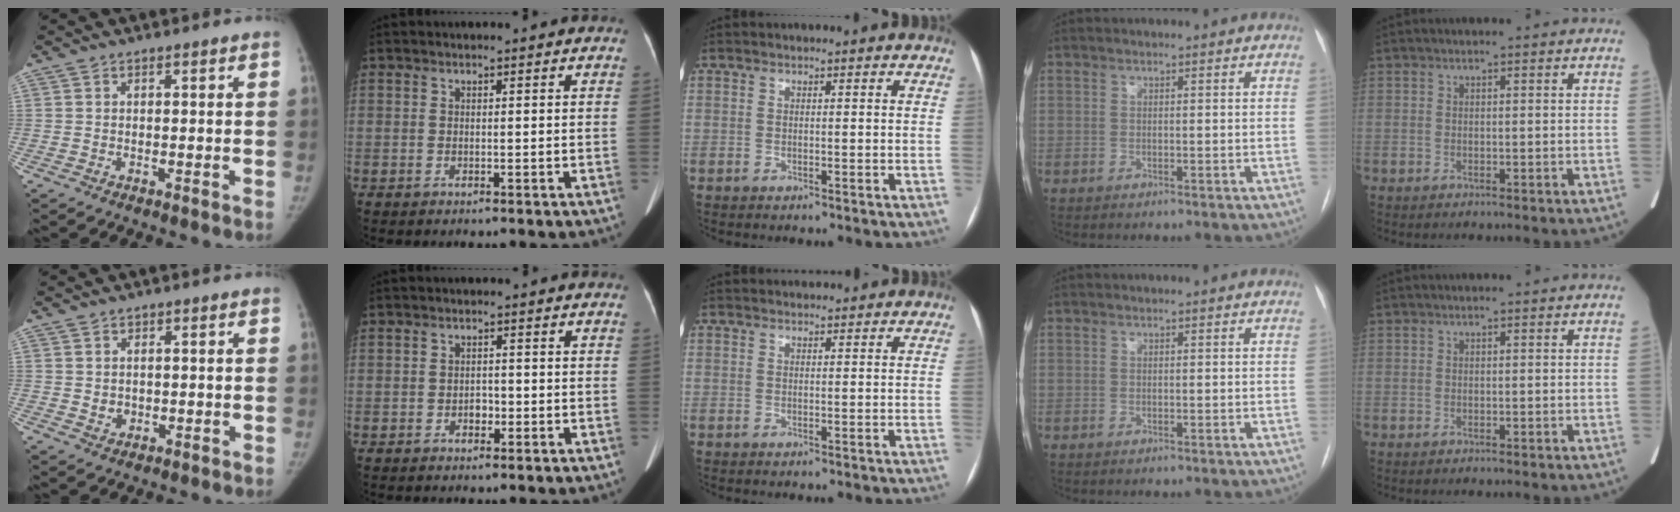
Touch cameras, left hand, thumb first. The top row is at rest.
{"thumb": {"total": 1.9, "force": [0.3, 1.7, 0.8], "torque": [-0.010, -0.003, 0.014]}, "index": {"total": 1.3, "force": [-1.0, 0.7, 0.5], "torque": [-0.001, -0.004, -0.013]}, "middle": {"total": 2.7, "force": [2.6, 0.6, 0.4], "torque": [-0.006, 0.024, 0.038]}}